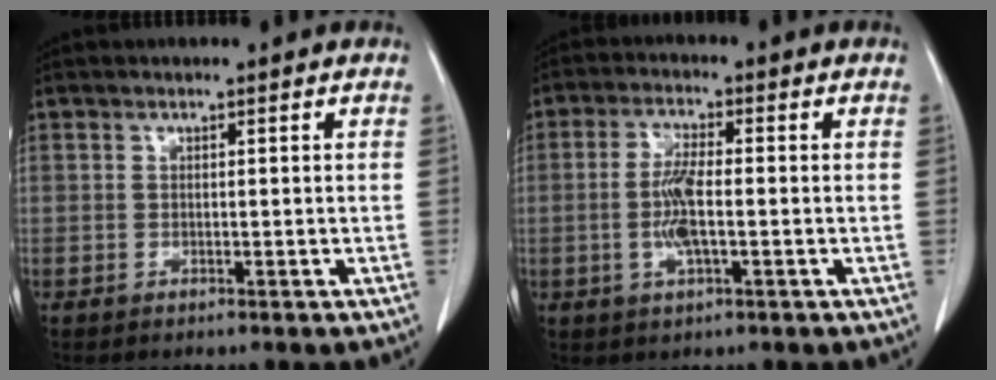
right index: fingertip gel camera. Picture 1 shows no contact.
{"total": 5.8, "force": [-0.9, 1.3, 5.6], "torque": [-0.119, -0.001, -0.019]}